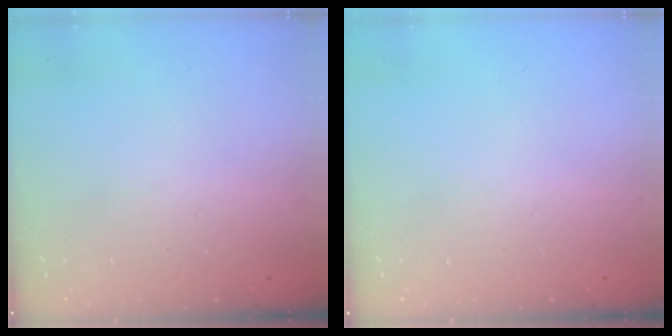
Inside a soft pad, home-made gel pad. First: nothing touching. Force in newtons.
{"total": 0.0}